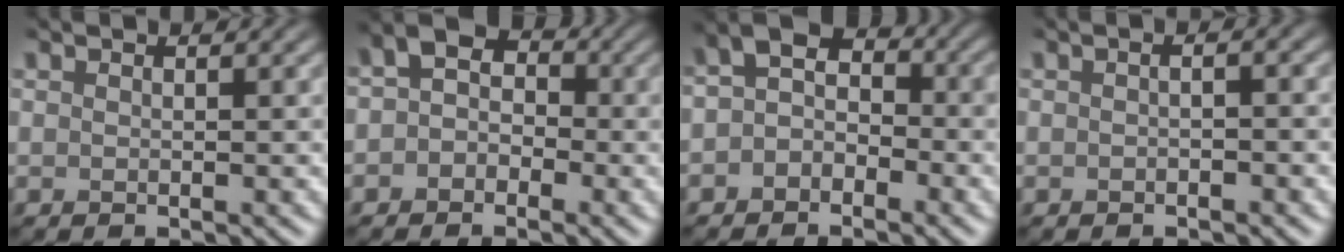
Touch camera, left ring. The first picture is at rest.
{"total": 3.3, "force": [-0.5, 2.7, 1.8], "torque": [-0.023, 0.012, -0.020]}
{"total": 3.4, "force": [-1.0, 2.4, 2.1], "torque": [-0.032, 0.011, -0.031]}
{"total": 1.3, "force": [-0.3, 0.3, 1.2], "torque": [-0.018, -0.001, -0.009]}